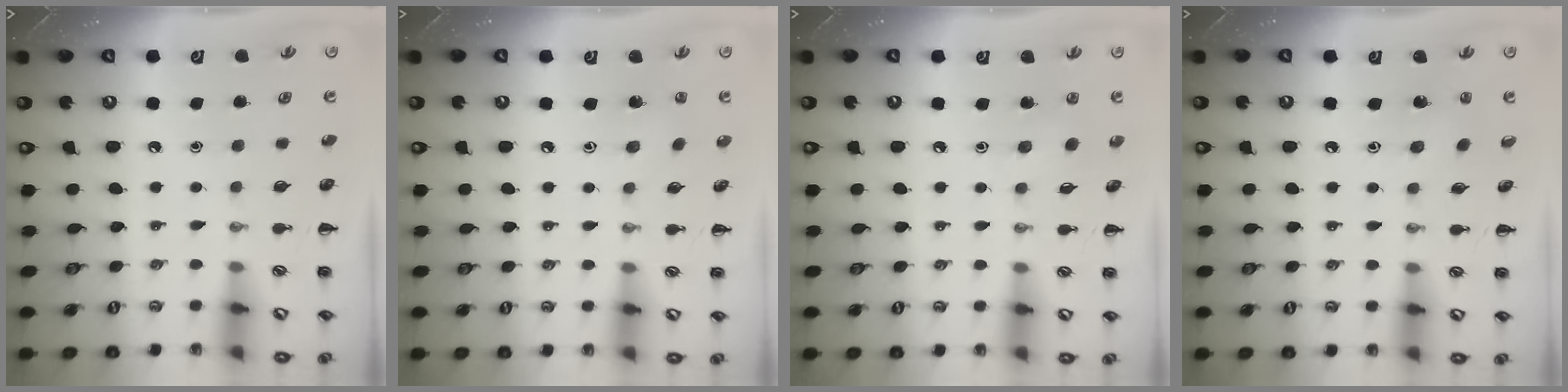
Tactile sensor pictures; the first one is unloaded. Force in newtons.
{"total": 3.8, "press": 3.7, "slide": 1.2}
{"total": 2.4, "press": 2.2, "slide": 0.9}
{"total": 3.0, "press": 2.8, "slide": 1.0}